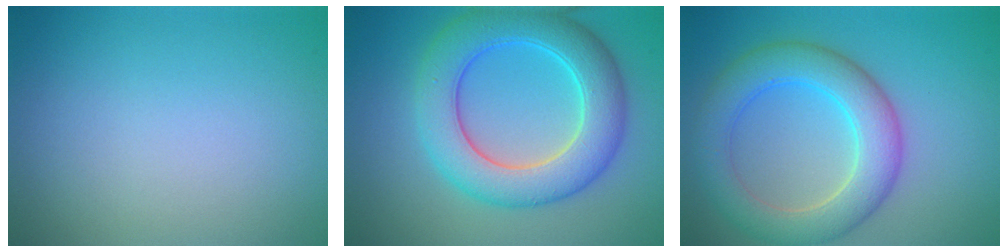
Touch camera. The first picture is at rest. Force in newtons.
{"total": 7.6, "press": 7.6, "slide": 0.0}
{"total": 6.3, "press": 6.3, "slide": 0.3}